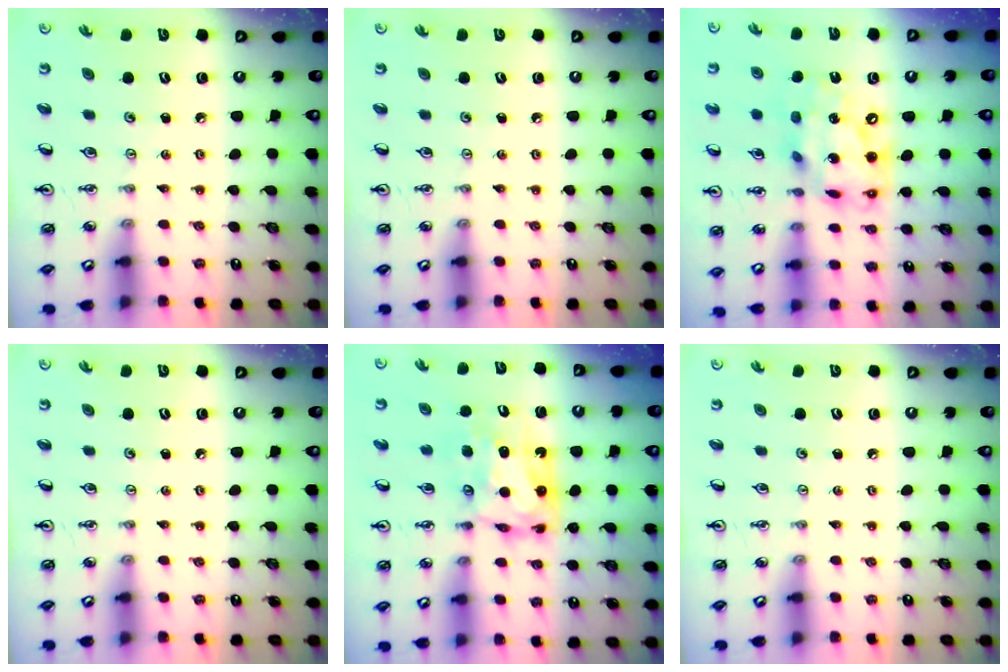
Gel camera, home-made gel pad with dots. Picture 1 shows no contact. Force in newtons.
{"total": 0.0}
{"total": 16.6, "press": 16.6, "slide": 1.5}
{"total": 0.0}
{"total": 7.8, "press": 7.7, "slide": 0.7}
{"total": 0.0}